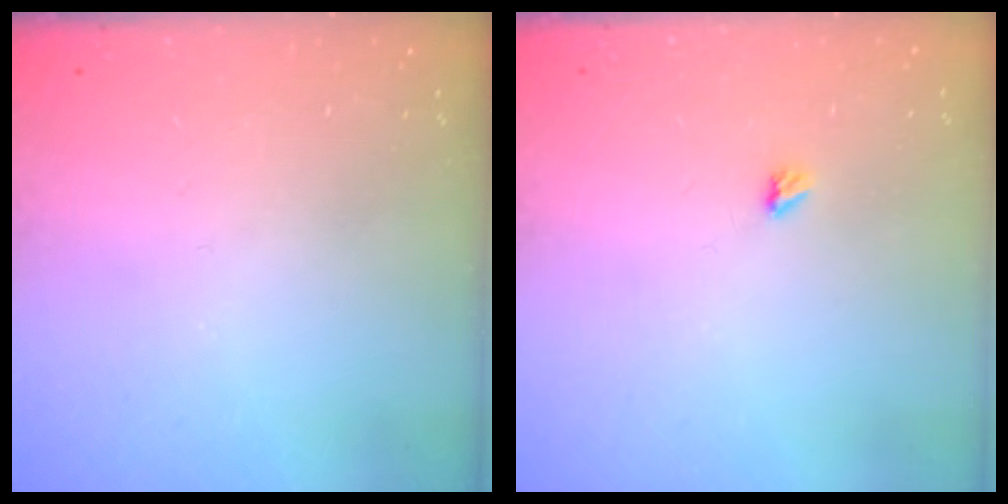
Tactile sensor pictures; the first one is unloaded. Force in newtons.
{"total": 2.9, "press": 2.9, "slide": 0.5}